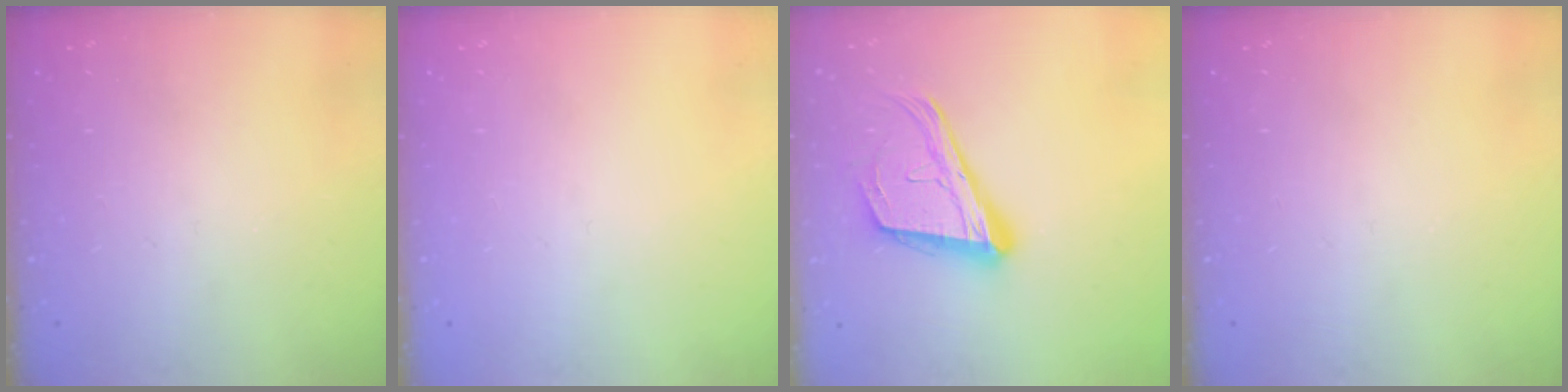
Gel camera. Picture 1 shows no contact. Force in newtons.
{"total": 0.0}
{"total": 19.8, "press": 19.7, "slide": 2.6}
{"total": 0.0}